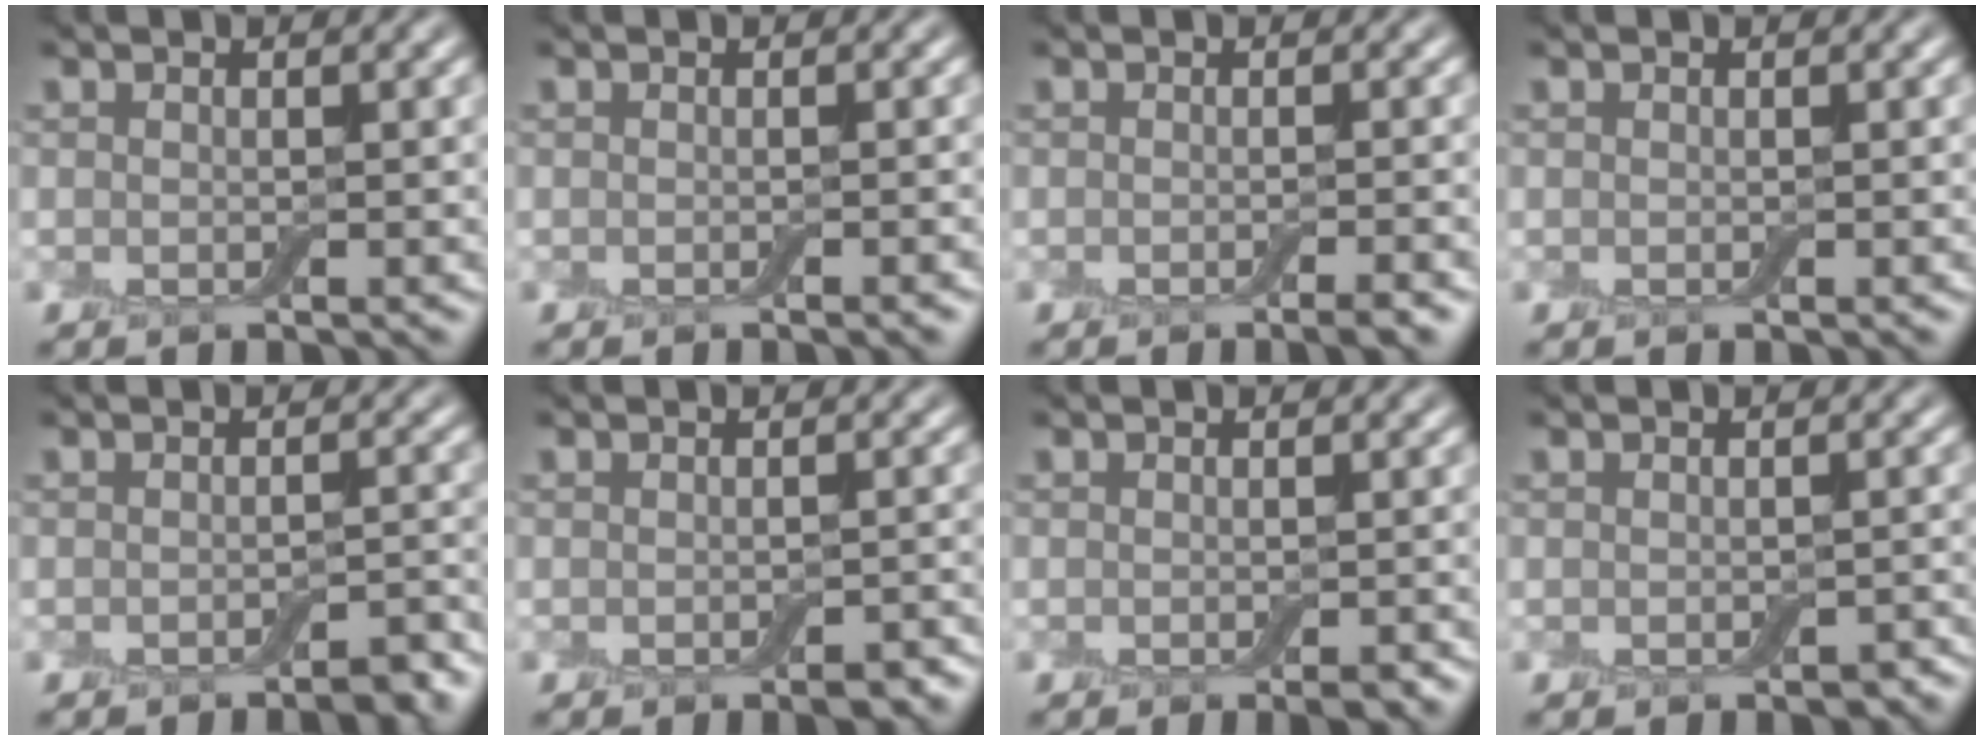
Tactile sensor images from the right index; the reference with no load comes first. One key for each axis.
{"total": 0.9, "fx": -0.5, "fy": 0.1, "fz": 0.7, "tx": -0.007, "ty": 0.000, "tz": -0.008}
{"total": 1.9, "fx": -1.1, "fy": 0.3, "fz": 1.6, "tx": -0.016, "ty": -0.001, "tz": -0.019}
{"total": 0.0}
{"total": 2.0, "fx": -1.5, "fy": 0.5, "fz": 1.2, "tx": -0.014, "ty": 0.004, "tz": -0.019}
{"total": 1.9, "fx": -1.1, "fy": 0.8, "fz": 1.4, "tx": -0.019, "ty": -0.001, "tz": -0.012}
{"total": 1.3, "fx": -0.7, "fy": 0.4, "fz": 1.0, "tx": -0.015, "ty": -0.002, "tz": -0.008}
{"total": 1.4, "fx": -0.7, "fy": 0.9, "fz": 0.8, "tx": -0.016, "ty": -0.007, "tz": -0.007}